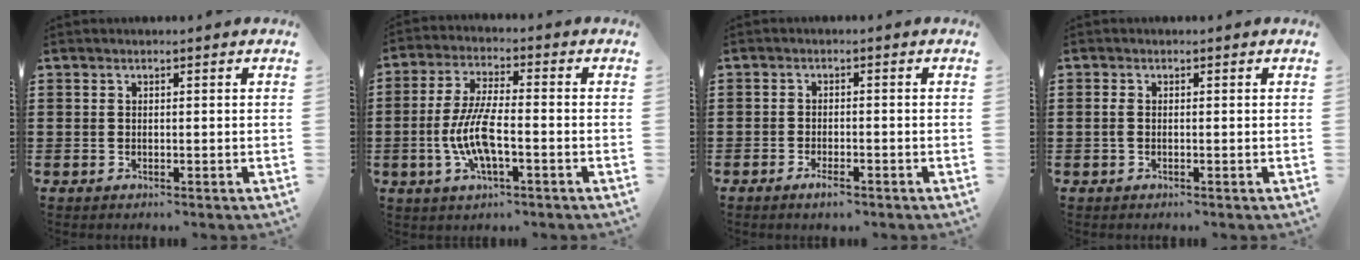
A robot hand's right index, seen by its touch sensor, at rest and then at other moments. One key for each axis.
{"total": 8.4, "fx": -2.4, "fy": 2.6, "fz": 7.6, "tx": -0.175, "ty": -0.013, "tz": -0.052}
{"total": 2.0, "fx": -1.4, "fy": 0.4, "fz": 1.3, "tx": -0.025, "ty": -0.004, "tz": -0.024}
{"total": 0.9, "fx": -0.2, "fy": 0.3, "fz": 0.8, "tx": -0.022, "ty": -0.003, "tz": -0.006}